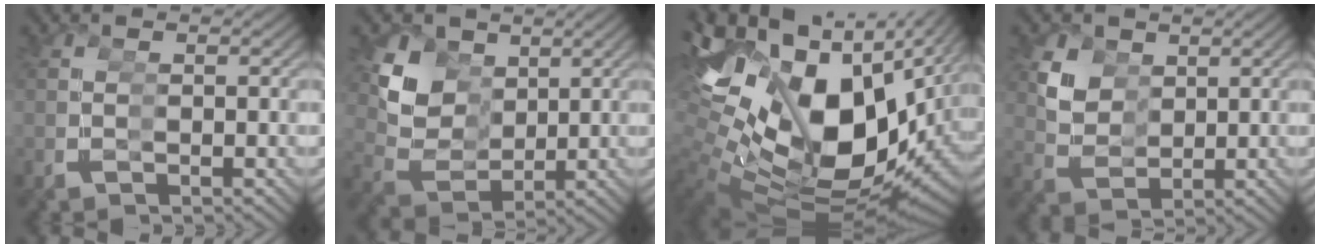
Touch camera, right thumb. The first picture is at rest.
{"total": 7.2, "force": [2.0, 5.7, 3.8], "torque": [-0.102, -0.027, 0.046]}
{"total": 26.8, "force": [0.9, 18.5, 19.4], "torque": [-0.354, -0.030, 0.028]}
{"total": 4.2, "force": [1.7, 3.5, 1.8], "torque": [-0.044, -0.021, 0.042]}